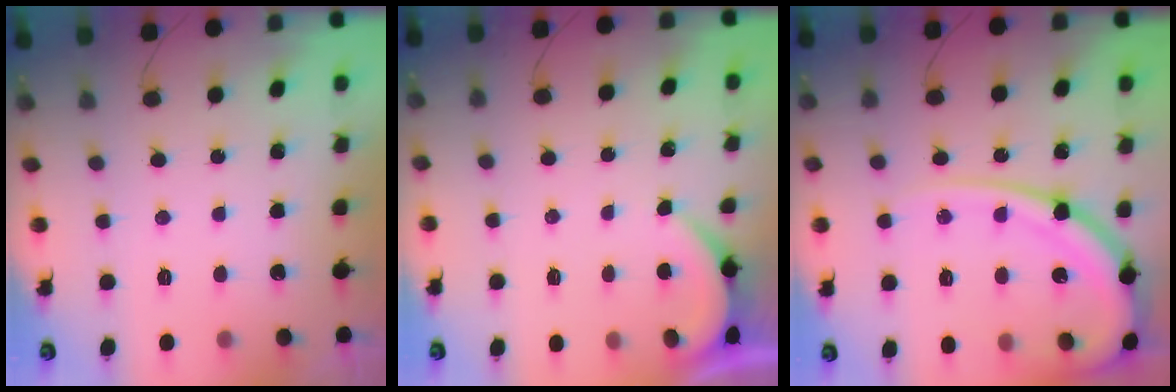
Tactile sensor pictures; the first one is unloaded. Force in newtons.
{"total": 2.2, "press": 2.2, "slide": 0.4}
{"total": 16.5, "press": 16.5, "slide": 1.4}